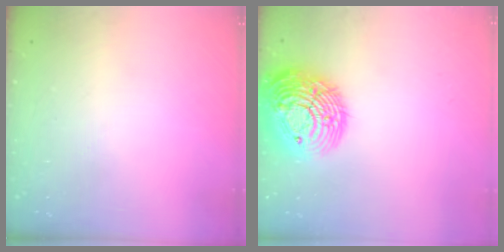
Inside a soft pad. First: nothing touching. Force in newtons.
{"total": 21.9, "press": 21.8, "slide": 1.9}